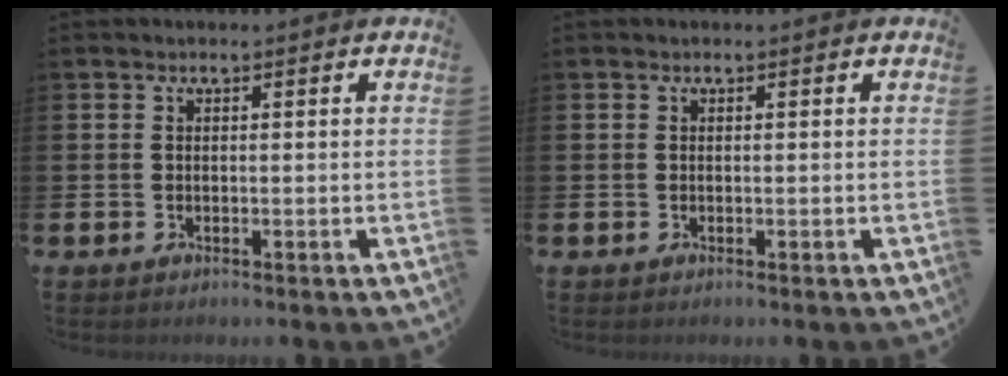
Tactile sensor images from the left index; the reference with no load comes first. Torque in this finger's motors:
{"motor_torque": [0.01, 0.00, -0.01, -0.01]}